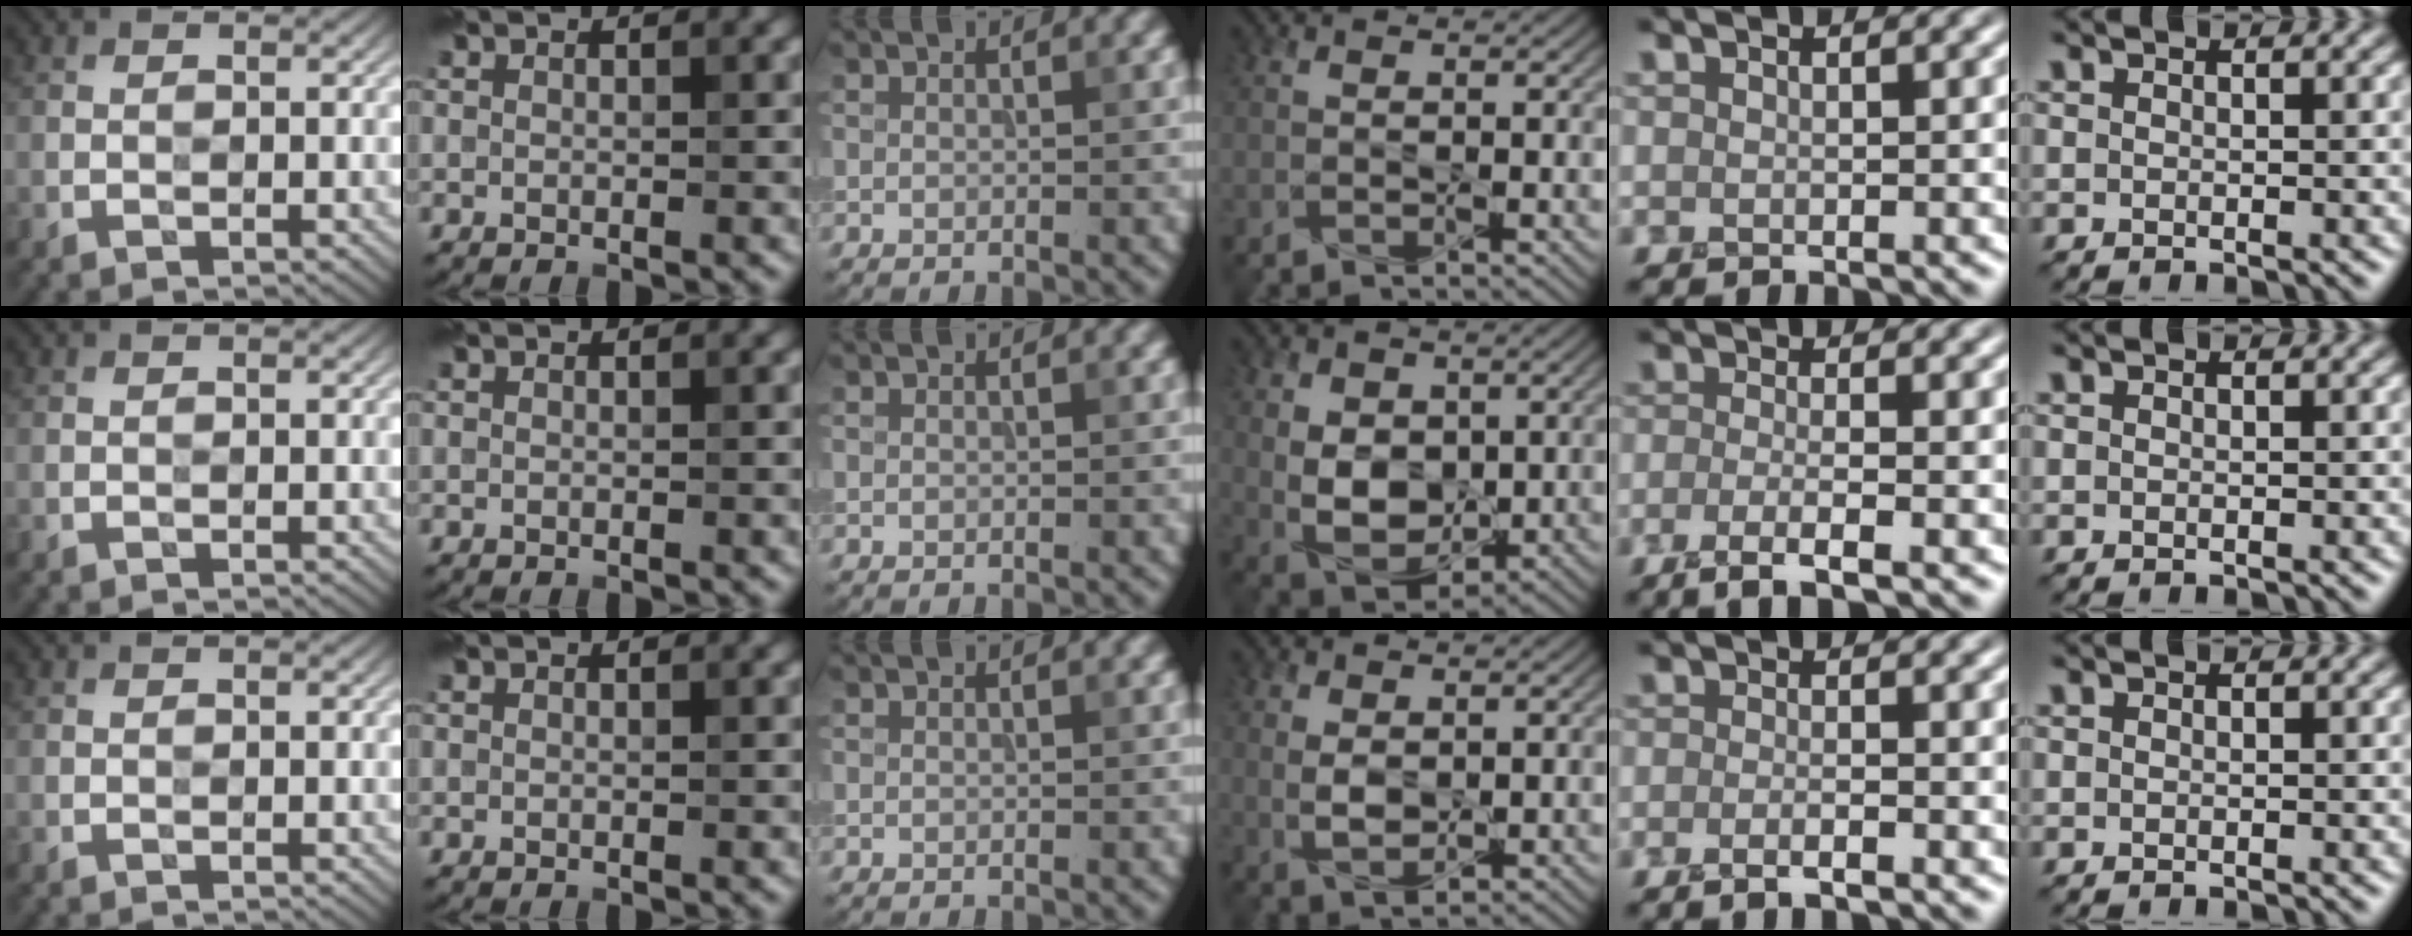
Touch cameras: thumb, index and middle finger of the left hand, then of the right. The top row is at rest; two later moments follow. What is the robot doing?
{"motion": "squeeze", "object": "foam earplug"}